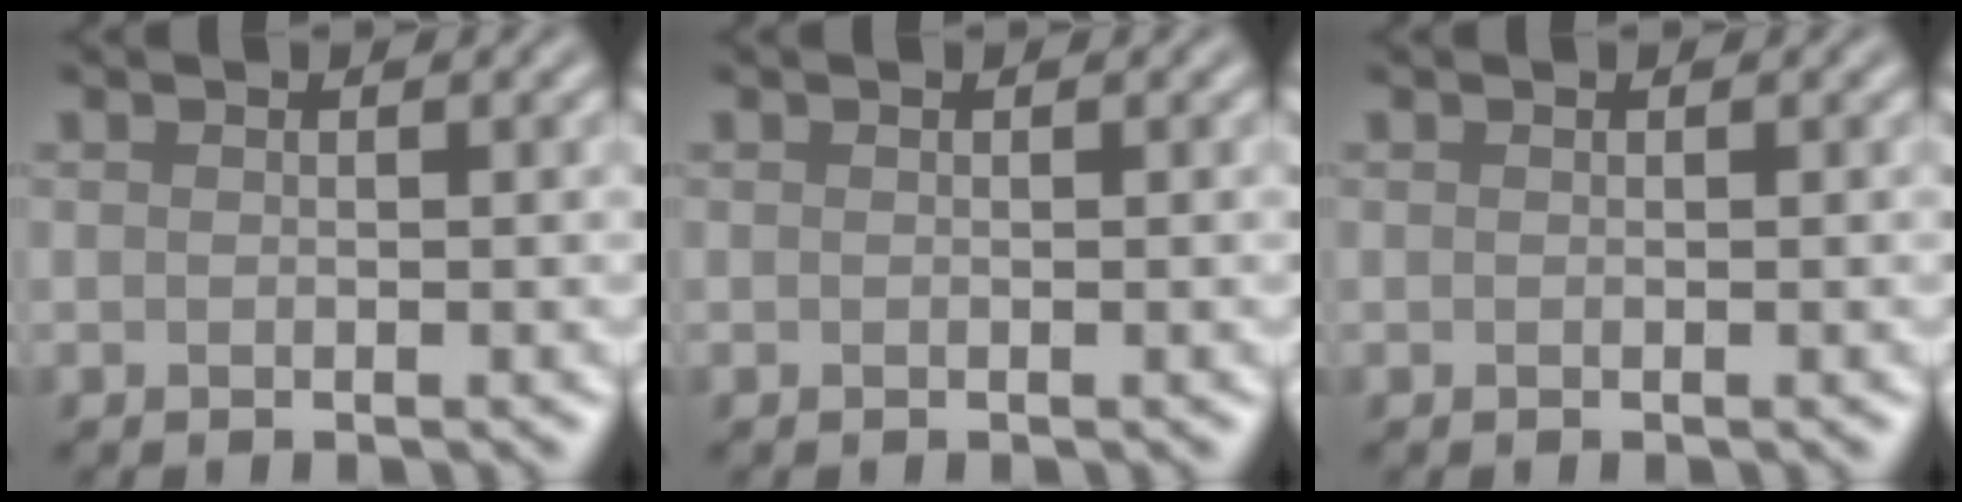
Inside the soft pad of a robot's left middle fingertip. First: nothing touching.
{"total": 0.0}
{"total": 0.0}